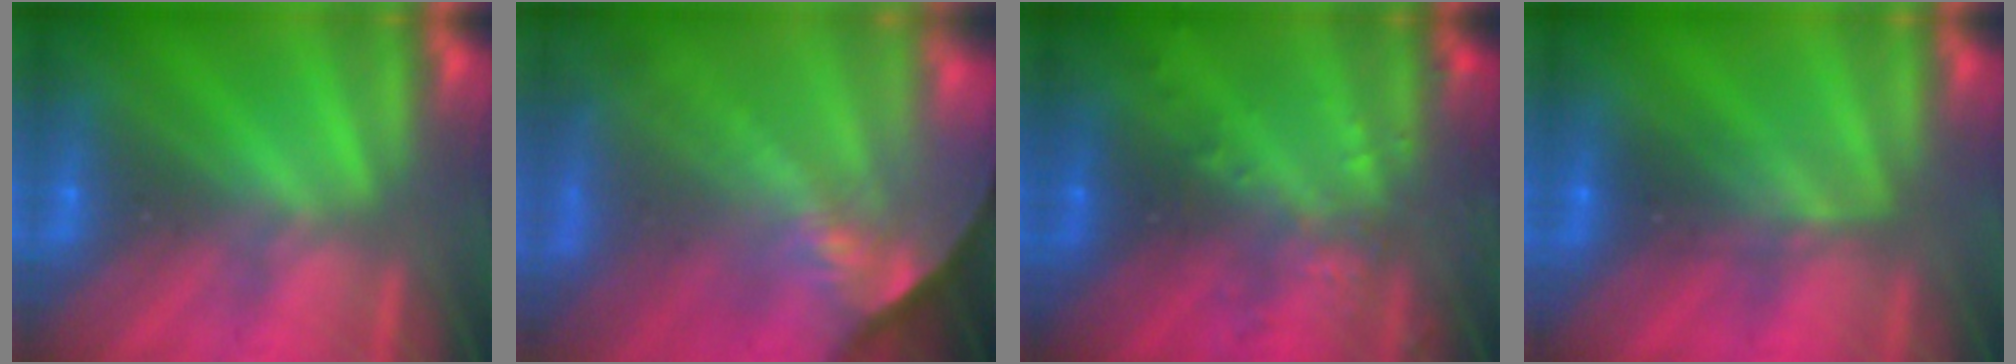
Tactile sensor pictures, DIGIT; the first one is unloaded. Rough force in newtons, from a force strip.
{"total": 7.3}
{"total": 2.9}
{"total": 2.4}